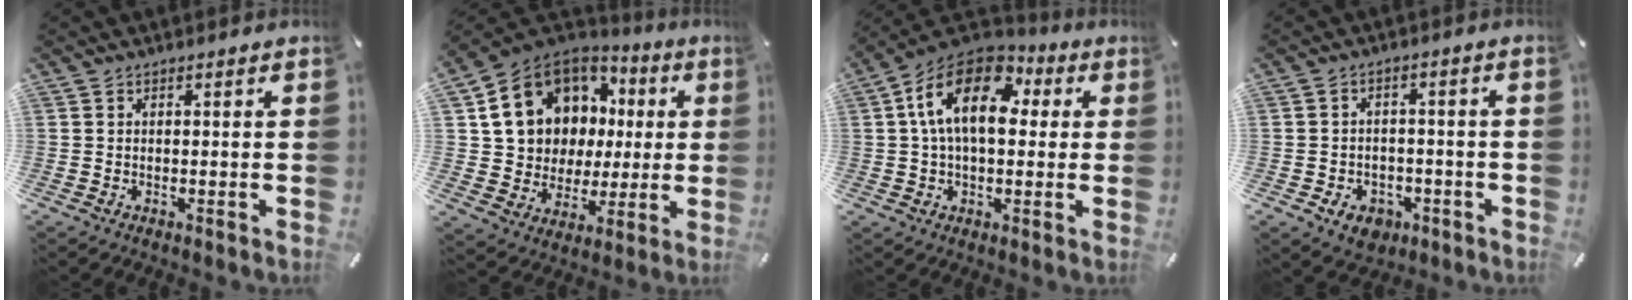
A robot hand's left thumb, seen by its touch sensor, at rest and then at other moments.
{"total": 16.2, "force": [5.4, 13.9, 6.5], "torque": [-0.127, -0.030, 0.123]}
{"total": 15.5, "force": [3.7, 9.5, 11.7], "torque": [-0.227, 0.001, 0.061]}
{"total": 6.1, "force": [-2.8, 4.7, 2.8], "torque": [-0.045, 0.013, -0.049]}